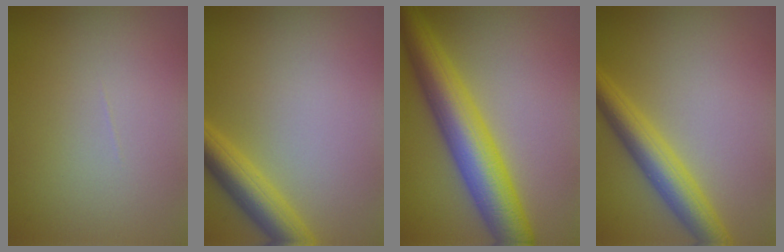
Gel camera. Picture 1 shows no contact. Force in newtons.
{"total": 4.0, "press": 4.0, "slide": 0.1}
{"total": 8.4, "press": 8.4, "slide": 0.2}
{"total": 4.8, "press": 4.8, "slide": 0.1}